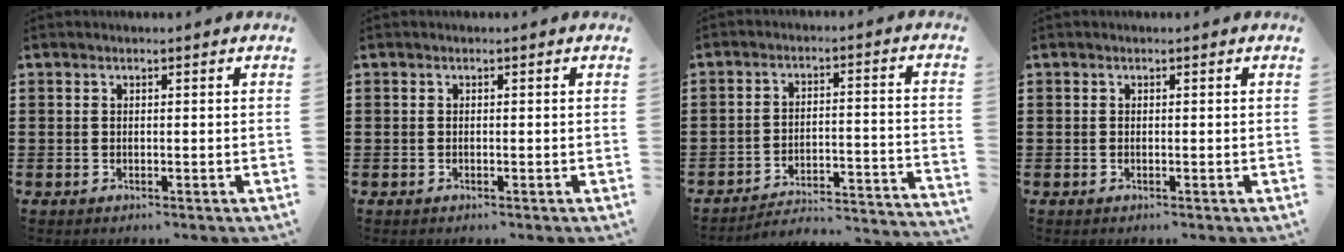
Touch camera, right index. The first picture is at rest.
{"total": 0.0}
{"total": 2.8, "force": [-2.5, 0.3, 1.2], "torque": [-0.031, -0.015, -0.061]}
{"total": 0.0}